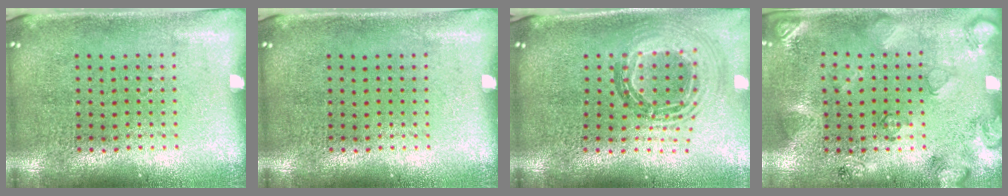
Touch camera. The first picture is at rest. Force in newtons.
{"total": 0.0}
{"total": 1.1, "press": 1.1, "slide": 0.4}
{"total": 2.5, "press": 1.8, "slide": 1.8}